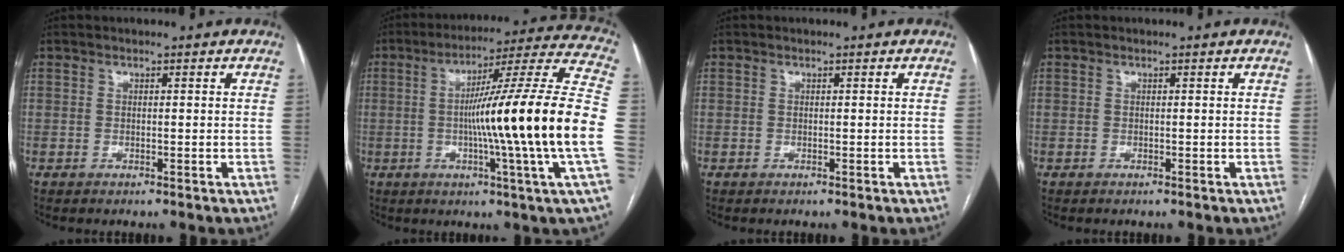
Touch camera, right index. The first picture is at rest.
{"total": 23.2, "force": [-3.1, -2.3, 22.9], "torque": [-0.296, 0.000, -0.070]}
{"total": 0.0}
{"total": 0.0}